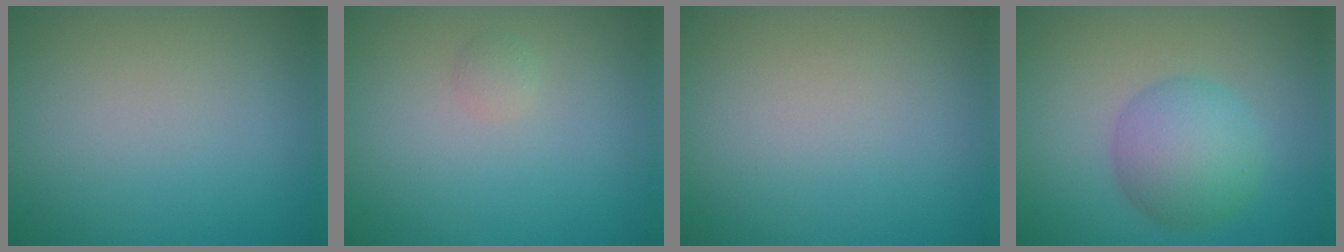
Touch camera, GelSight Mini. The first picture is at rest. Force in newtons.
{"total": 0.7, "press": 0.7, "slide": 0.0}
{"total": 0.0}
{"total": 5.0, "press": 5.0, "slide": 0.2}